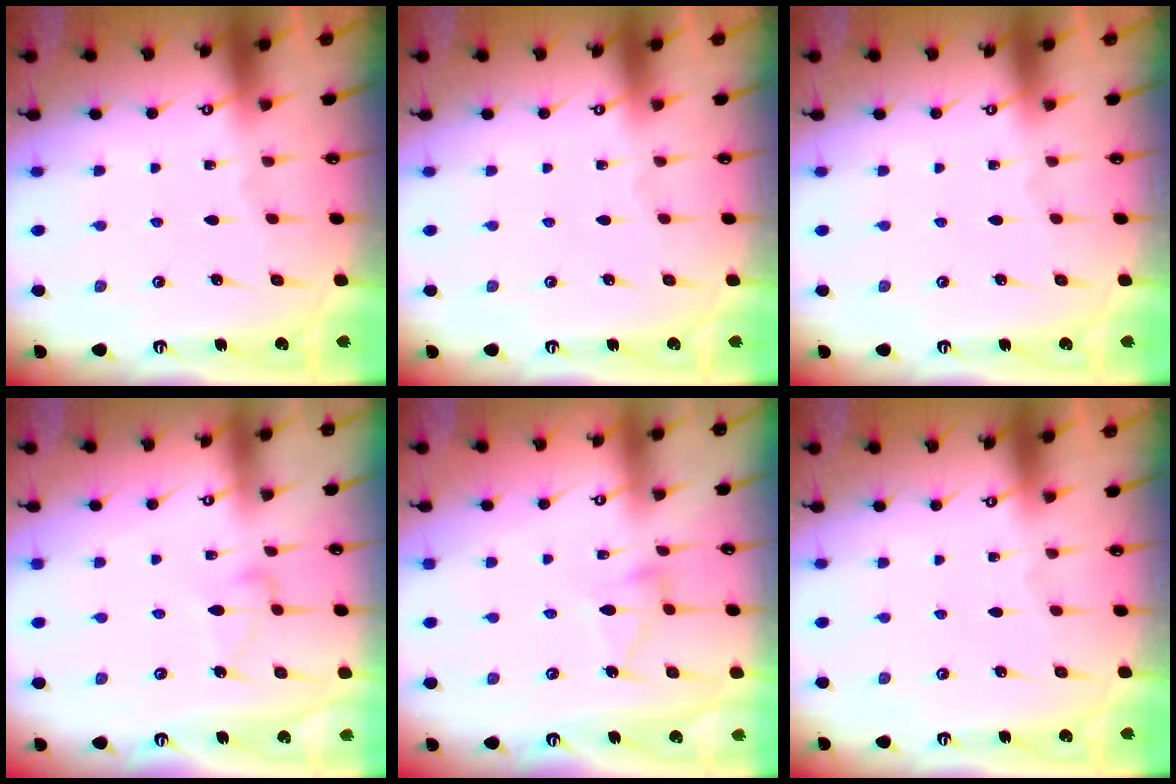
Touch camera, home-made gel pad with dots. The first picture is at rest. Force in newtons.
{"total": 0.0}
{"total": 0.0}
{"total": 4.3, "press": 4.3, "slide": 0.2}
{"total": 5.3, "press": 5.2, "slide": 0.4}
{"total": 0.0}